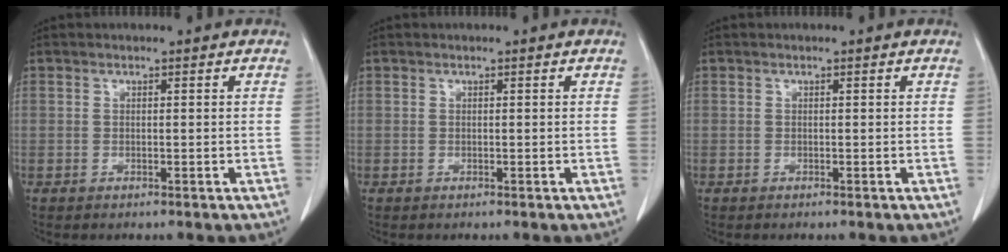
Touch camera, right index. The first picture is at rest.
{"total": 0.0}
{"total": 0.0}